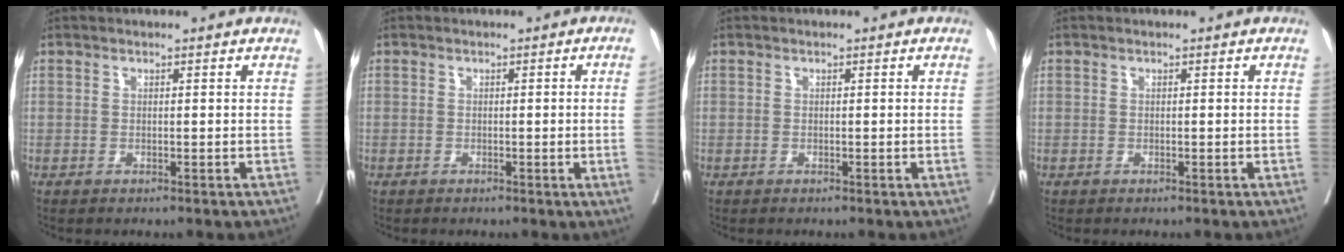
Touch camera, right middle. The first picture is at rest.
{"total": 4.0, "force": [-0.5, -1.5, 3.7], "torque": [-0.047, -0.007, -0.005]}
{"total": 0.9, "force": [-0.1, -0.3, 0.8], "torque": [-0.013, 0.004, -0.001]}
{"total": 0.6, "force": [-0.1, -0.2, 0.5], "torque": [-0.009, 0.004, -0.001]}